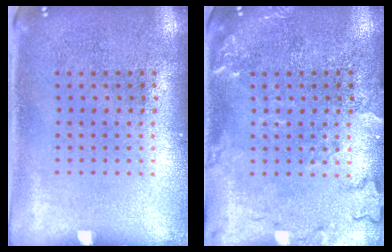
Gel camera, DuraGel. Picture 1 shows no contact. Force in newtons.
{"total": 2.5, "press": 2.5, "slide": 0.4}